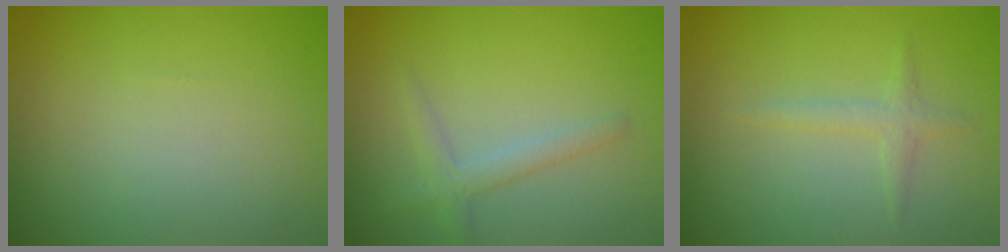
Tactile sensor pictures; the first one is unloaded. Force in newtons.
{"total": 1.9, "press": 1.9, "slide": 0.1}
{"total": 1.3, "press": 1.2, "slide": 0.0}